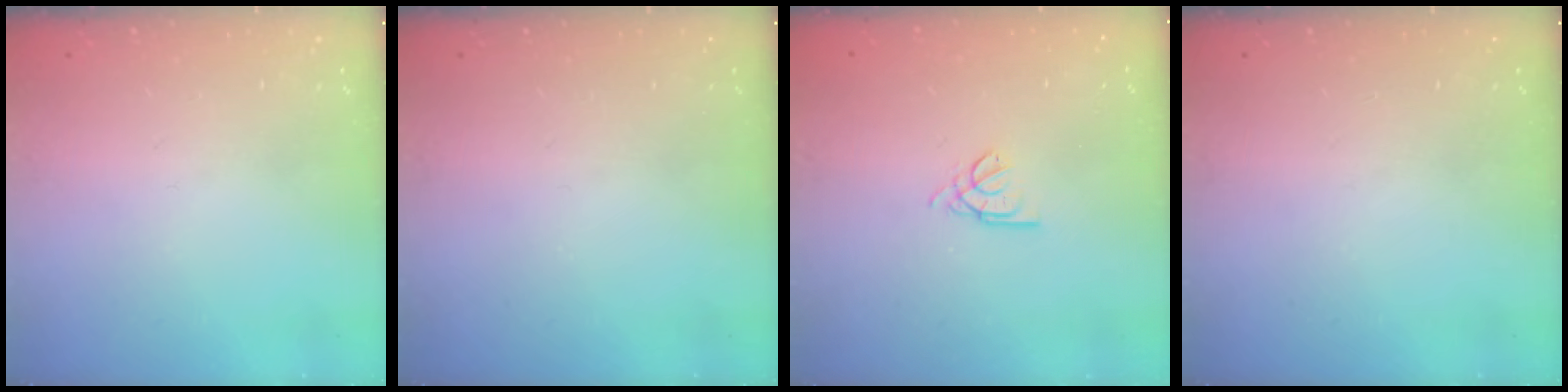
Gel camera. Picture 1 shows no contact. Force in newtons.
{"total": 0.0}
{"total": 2.5, "press": 2.5, "slide": 0.5}
{"total": 0.0}